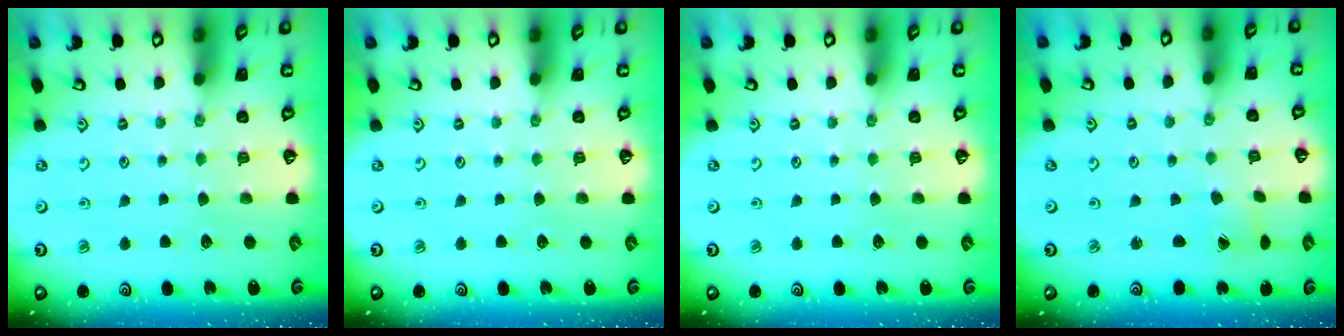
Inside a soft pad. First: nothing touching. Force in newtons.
{"total": 0.0}
{"total": 0.0}
{"total": 0.5, "press": 0.5, "slide": 0.1}